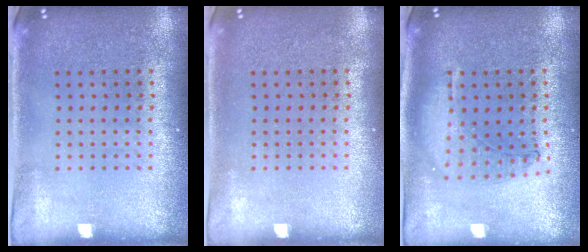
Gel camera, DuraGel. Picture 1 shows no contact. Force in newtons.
{"total": 0.0}
{"total": 1.0, "press": 0.9, "slide": 0.3}